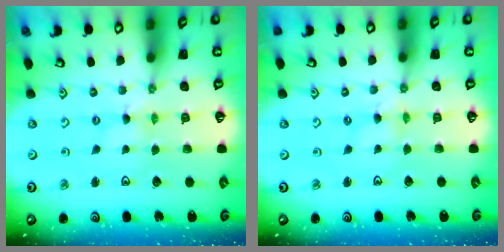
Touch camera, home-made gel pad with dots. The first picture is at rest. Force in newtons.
{"total": 0.9, "press": 0.8, "slide": 0.2}